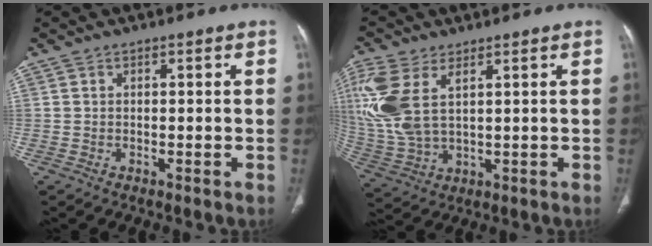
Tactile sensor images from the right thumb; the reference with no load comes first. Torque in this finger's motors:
{"motor_torque": [0.27, 0.37, 0.67, 0.69, 0.49]}